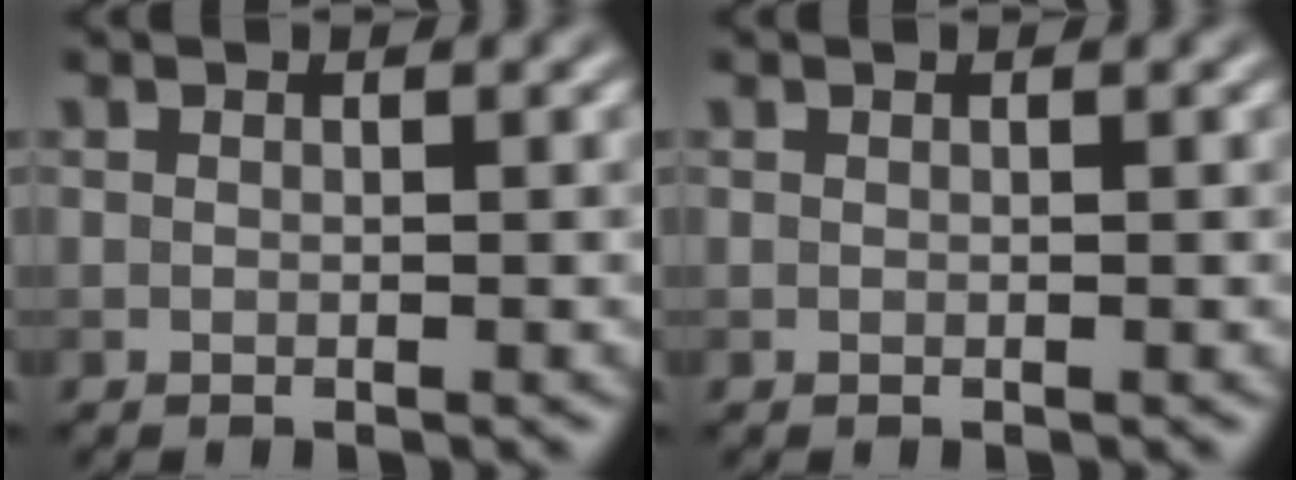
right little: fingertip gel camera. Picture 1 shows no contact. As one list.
[{"total": 0.0}]